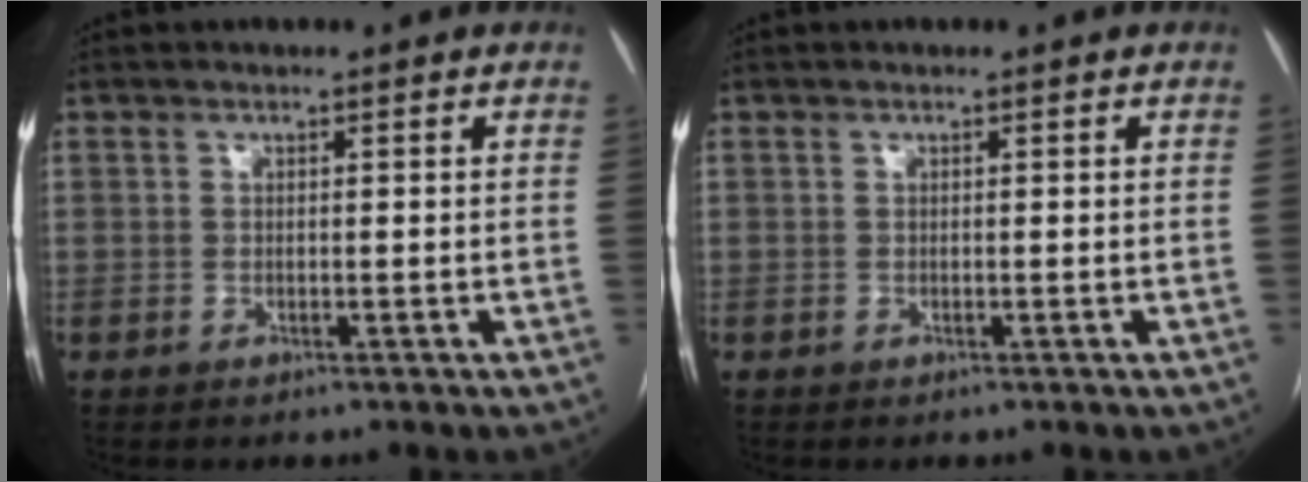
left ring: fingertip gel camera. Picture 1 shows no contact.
{"total": 0.0}